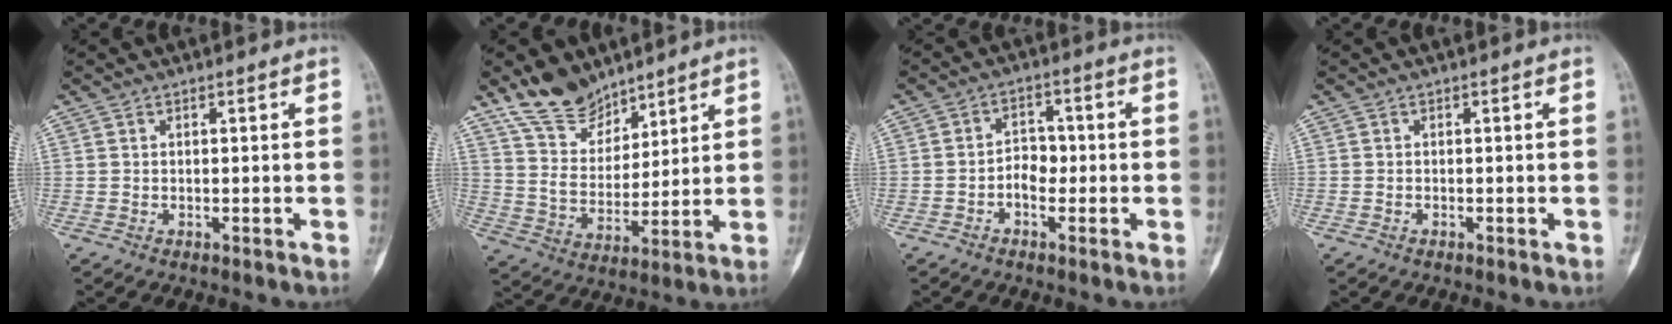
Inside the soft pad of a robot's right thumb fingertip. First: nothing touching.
{"total": 11.9, "force": [9.5, 5.9, 4.1], "torque": [-0.047, -0.059, 0.186]}
{"total": 4.1, "force": [-1.0, 3.0, 2.7], "torque": [-0.021, 0.018, -0.025]}
{"total": 0.0}